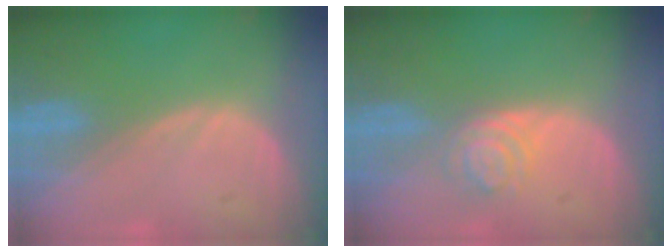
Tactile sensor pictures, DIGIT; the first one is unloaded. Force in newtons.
{"total": 4.3, "press": 3.7, "slide": 2.2}